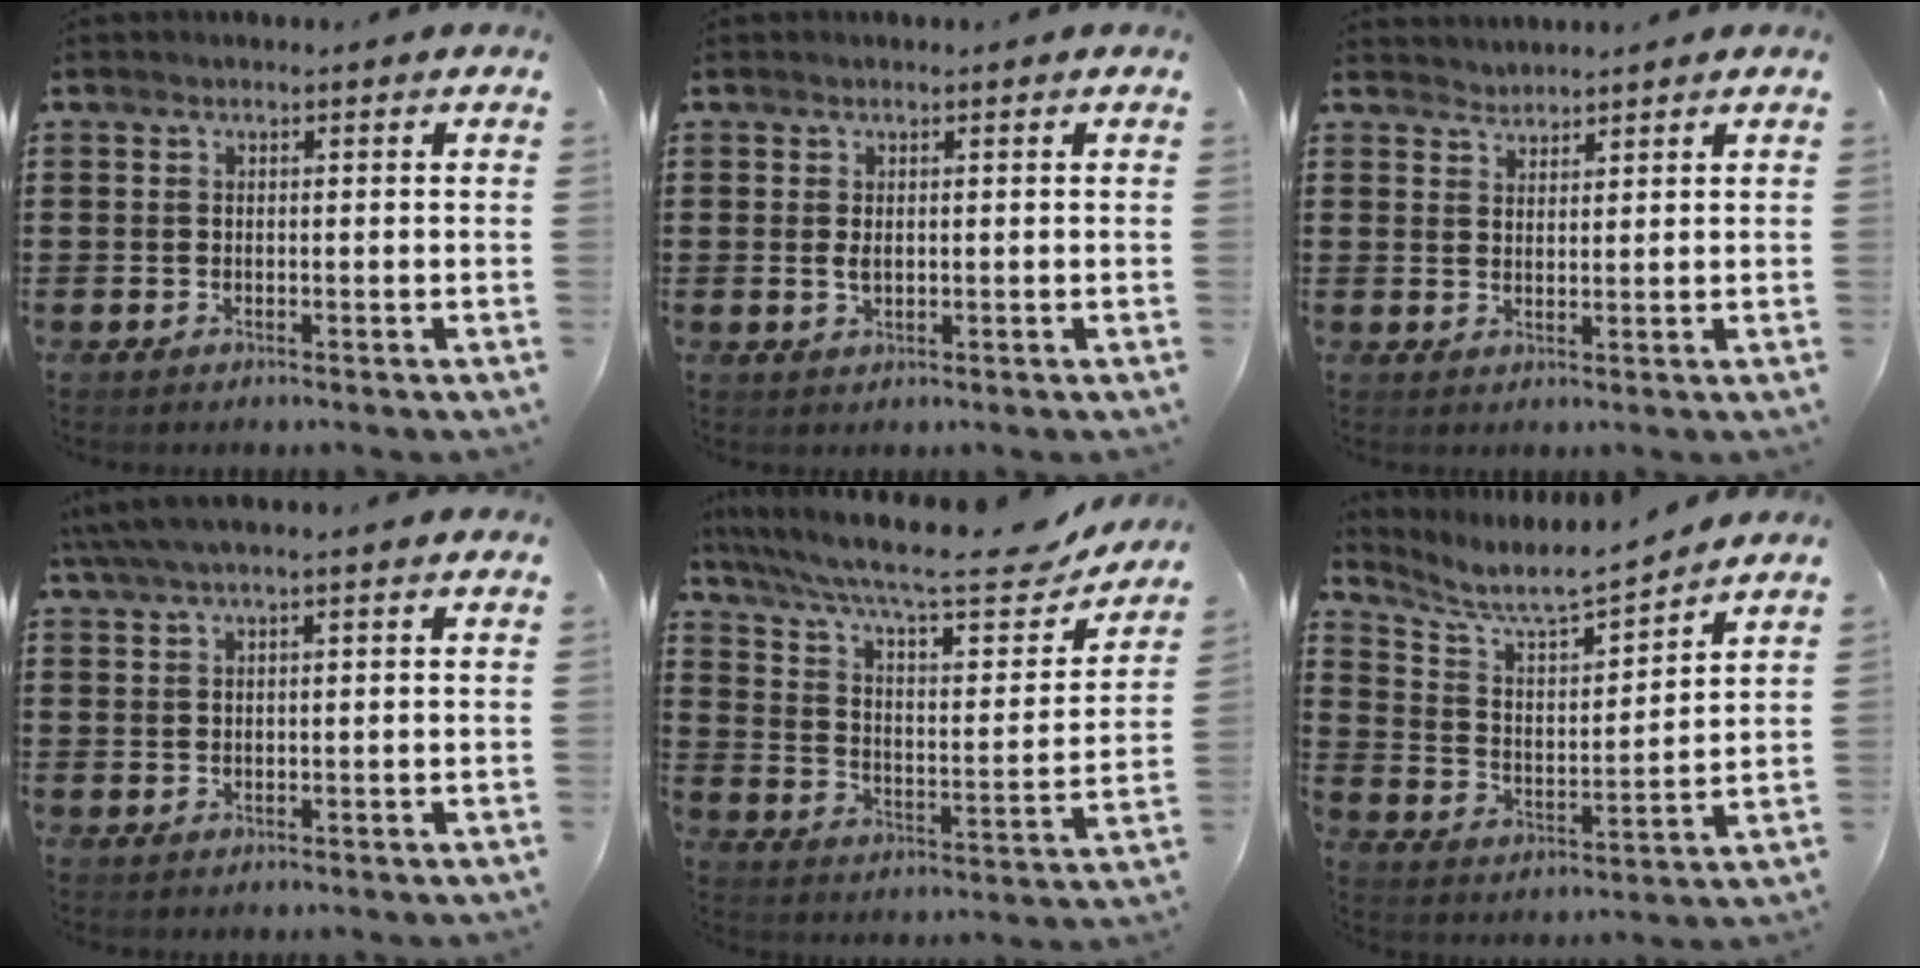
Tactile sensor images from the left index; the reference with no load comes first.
{"total": 1.5, "force": [0.2, 0.7, 1.3], "torque": [-0.035, 0.000, 0.002]}
{"total": 1.9, "force": [1.9, 0.1, -0.6], "torque": [0.006, 0.000, 0.038]}
{"total": 2.7, "force": [1.6, 0.1, 2.1], "torque": [-0.043, 0.002, 0.030]}
{"total": 10.8, "force": [8.7, 1.5, 6.2], "torque": [-0.137, -0.054, 0.141]}
{"total": 6.6, "force": [6.0, 0.5, 2.7], "torque": [-0.080, -0.045, 0.096]}